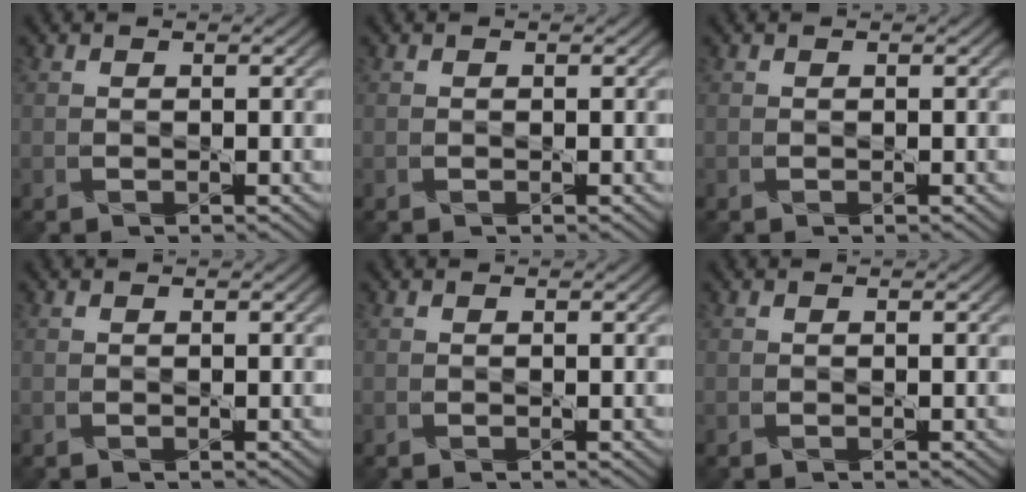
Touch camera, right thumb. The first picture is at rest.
{"total": 0.0}
{"total": 0.0}
{"total": 0.0}
{"total": 0.0}
{"total": 0.0}